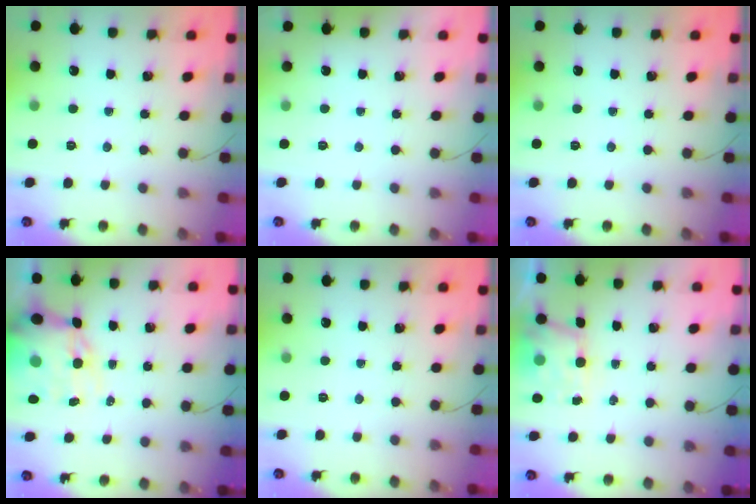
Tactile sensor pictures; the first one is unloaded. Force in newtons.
{"total": 1.9, "press": 1.9, "slide": 0.3}
{"total": 0.0}
{"total": 13.4, "press": 12.9, "slide": 3.6}
{"total": 0.0}
{"total": 5.6, "press": 5.4, "slide": 1.1}